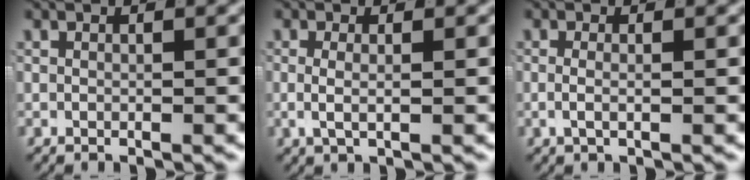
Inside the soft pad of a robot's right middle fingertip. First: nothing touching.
{"total": 1.8, "force": [-0.2, 0.5, 1.8], "torque": [-0.043, -0.013, 0.003]}
{"total": 1.3, "force": [-0.4, 0.1, 1.2], "torque": [-0.033, -0.012, -0.004]}